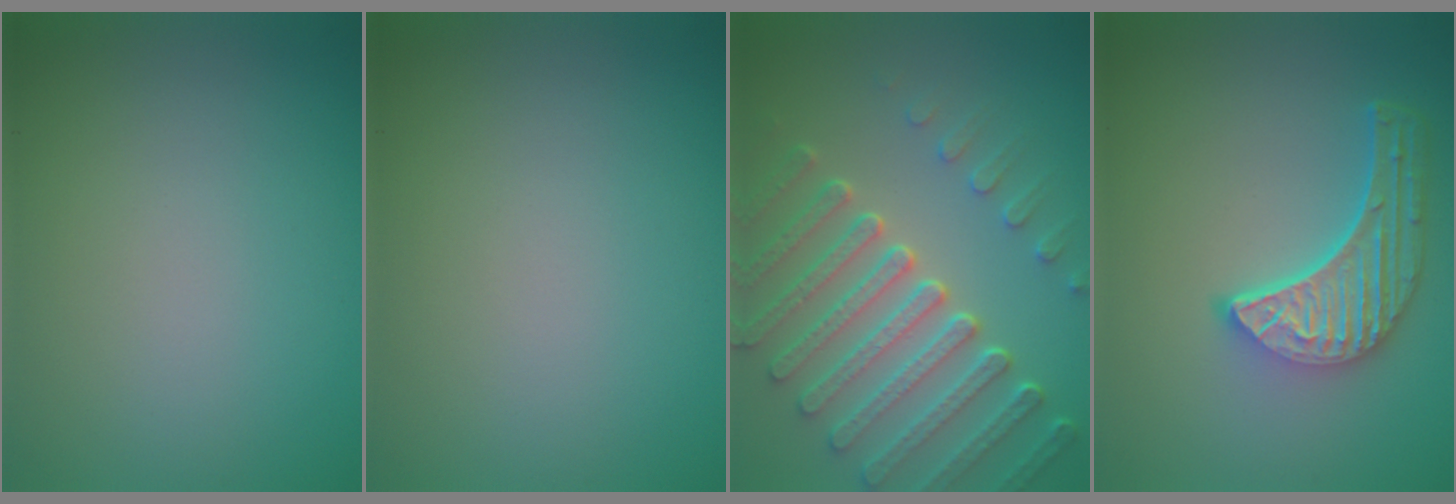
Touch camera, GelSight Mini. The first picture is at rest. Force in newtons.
{"total": 0.0}
{"total": 7.2, "press": 5.5, "slide": 4.6}
{"total": 5.7, "press": 4.3, "slide": 3.7}